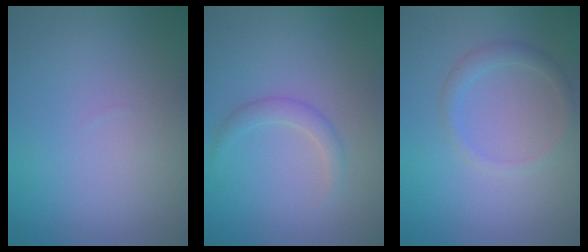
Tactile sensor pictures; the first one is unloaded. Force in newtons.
{"total": 1.6, "press": 1.6, "slide": 0.1}
{"total": 1.5, "press": 1.5, "slide": 0.1}